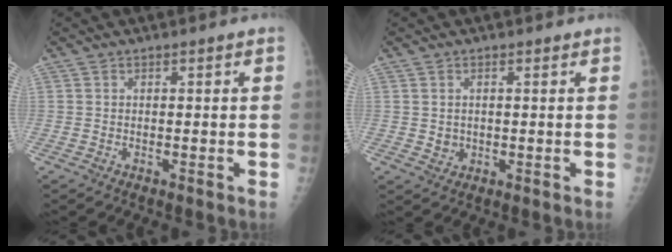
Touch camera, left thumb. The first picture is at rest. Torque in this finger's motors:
{"motor_torque": [-0.19, 0.16, 0.06, -0.01, 0.02]}